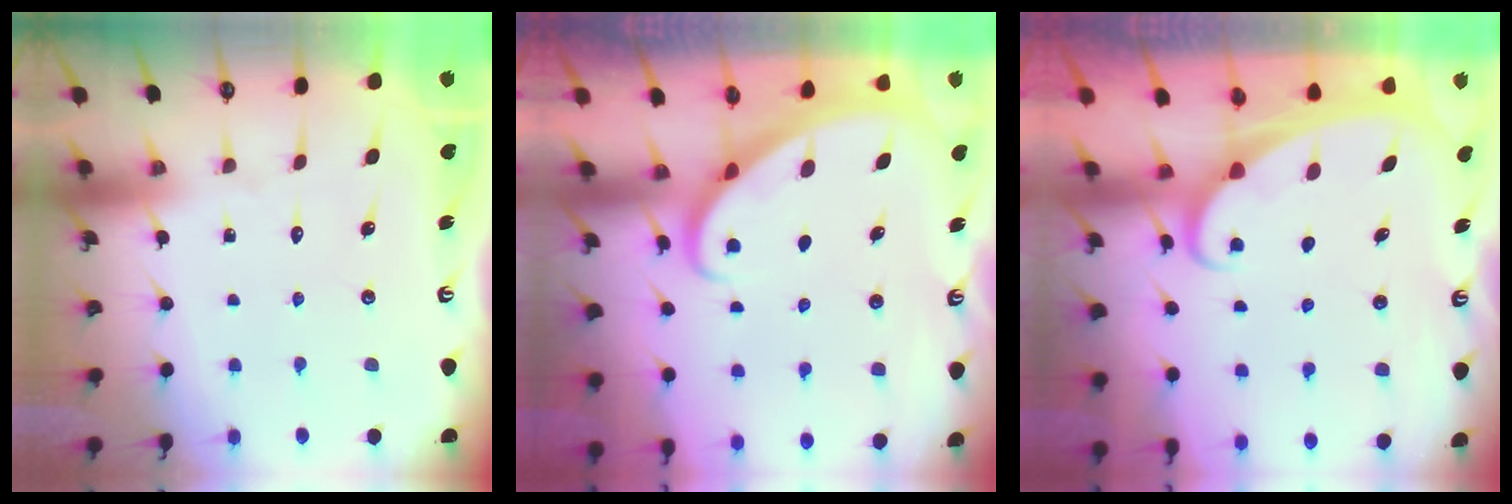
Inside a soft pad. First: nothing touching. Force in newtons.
{"total": 2.8, "press": 2.8, "slide": 0.2}
{"total": 1.9, "press": 1.9, "slide": 0.1}